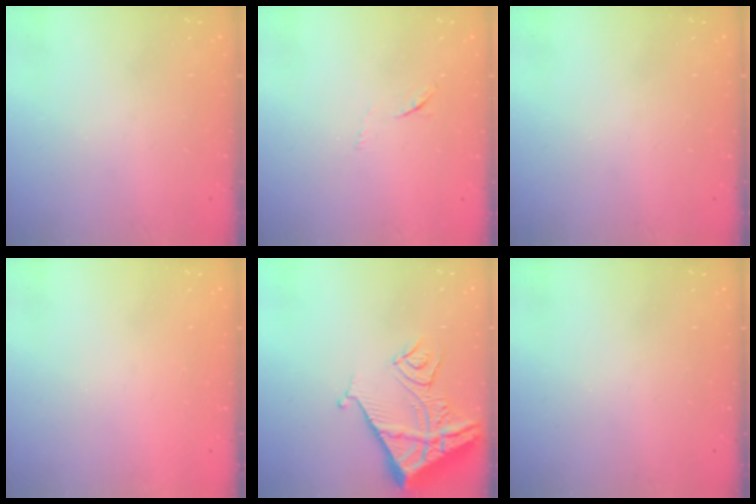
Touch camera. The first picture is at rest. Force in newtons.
{"total": 4.2, "press": 4.0, "slide": 1.4}
{"total": 0.0}
{"total": 1.6, "press": 1.5, "slide": 0.1}
{"total": 13.5, "press": 13.5, "slide": 1.4}
{"total": 0.0}